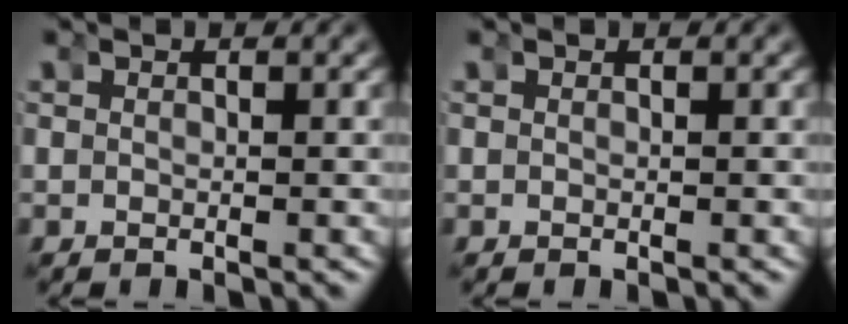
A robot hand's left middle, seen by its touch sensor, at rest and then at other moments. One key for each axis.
{"total": 0.0}